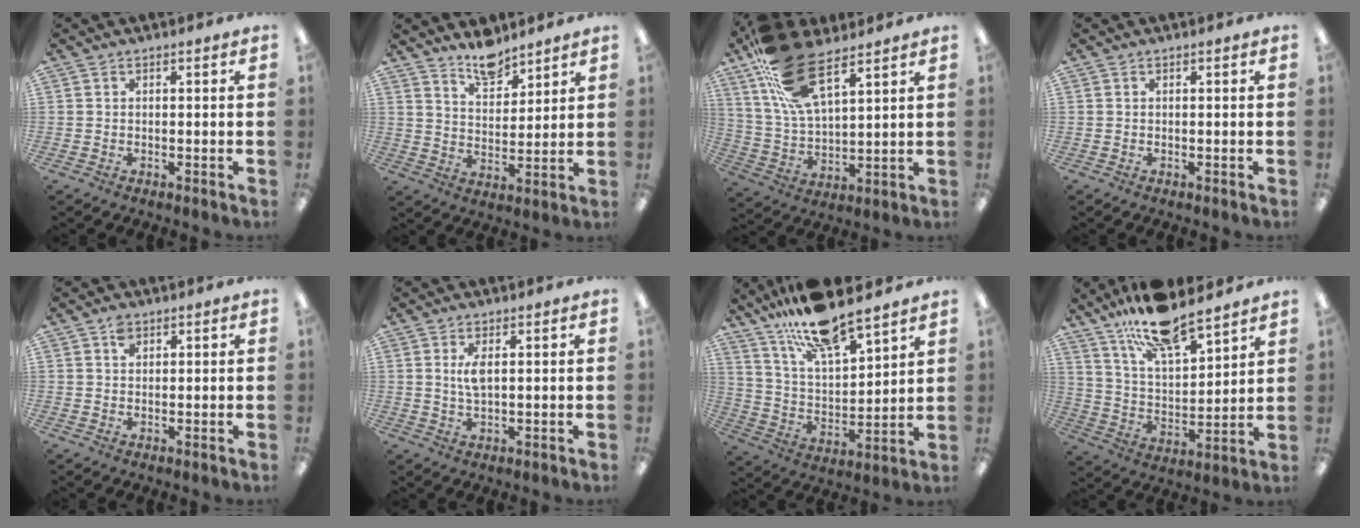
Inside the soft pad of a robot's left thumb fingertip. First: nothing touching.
{"total": 8.1, "force": [7.1, 3.1, 2.4], "torque": [-0.036, -0.045, 0.128]}
{"total": 17.6, "force": [11.2, 7.1, 11.5], "torque": [-0.234, -0.039, 0.201]}
{"total": 0.0}
{"total": 2.3, "force": [1.5, 1.3, 1.1], "torque": [-0.018, -0.003, 0.026]}
{"total": 4.0, "force": [1.2, 1.6, 3.5], "torque": [-0.066, 0.003, 0.018]}
{"total": 15.7, "force": [13.7, 3.3, 6.8], "torque": [-0.136, -0.086, 0.241]}
{"total": 15.5, "force": [13.2, 4.4, 6.8], "torque": [-0.135, -0.080, 0.236]}